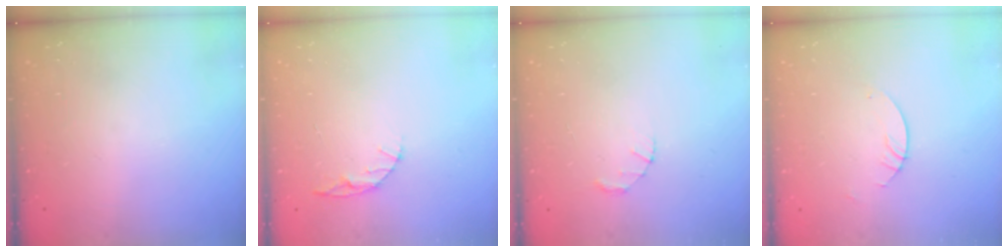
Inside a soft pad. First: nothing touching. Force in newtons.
{"total": 5.0, "press": 5.0, "slide": 0.4}
{"total": 1.5, "press": 1.5, "slide": 0.3}
{"total": 2.4, "press": 2.4, "slide": 0.2}